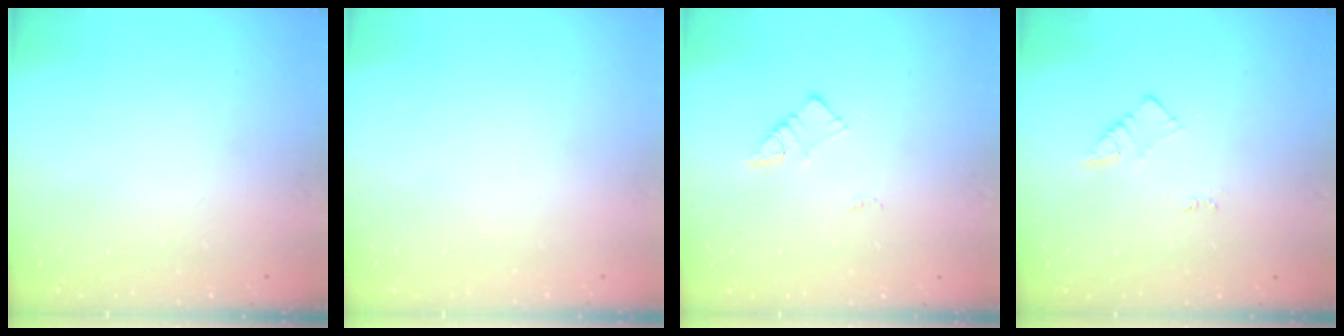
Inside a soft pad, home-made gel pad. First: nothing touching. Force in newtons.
{"total": 1.5, "press": 1.5, "slide": 0.1}
{"total": 3.3, "press": 3.3, "slide": 0.2}
{"total": 3.1, "press": 3.1, "slide": 0.4}